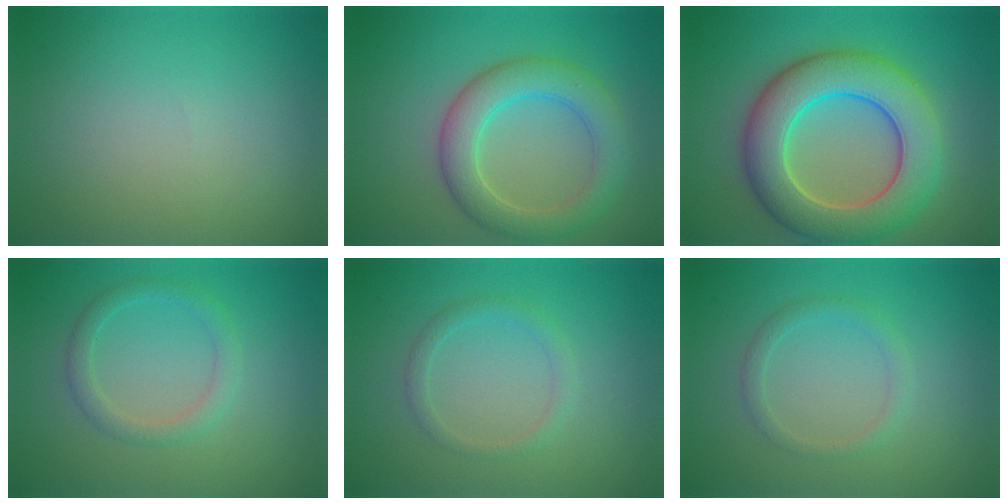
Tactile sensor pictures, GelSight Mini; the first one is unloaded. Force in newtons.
{"total": 5.4, "press": 5.4, "slide": 0.1}
{"total": 9.8, "press": 9.7, "slide": 0.4}
{"total": 2.1, "press": 2.1, "slide": 0.1}
{"total": 1.6, "press": 1.6, "slide": 0.0}
{"total": 1.6, "press": 1.6, "slide": 0.0}